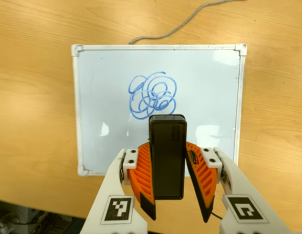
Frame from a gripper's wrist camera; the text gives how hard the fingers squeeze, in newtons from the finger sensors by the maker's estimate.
{"total": 5.0, "left": 4.5, "right": 5.5}